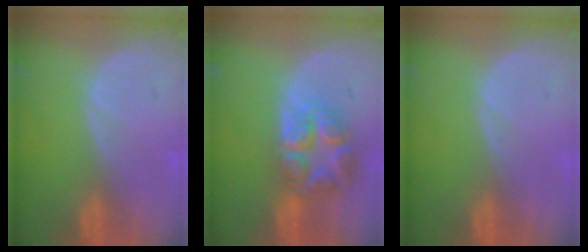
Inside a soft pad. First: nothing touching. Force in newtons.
{"total": 8.0, "press": 7.0, "slide": 3.8}
{"total": 0.0}